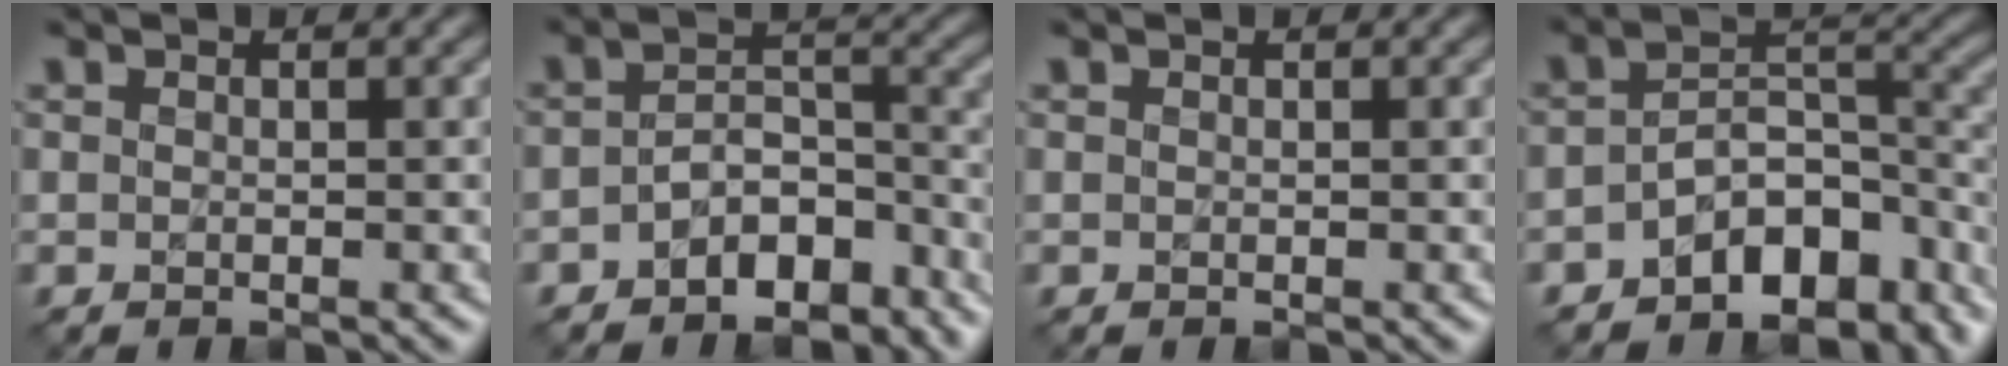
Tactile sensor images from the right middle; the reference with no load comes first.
{"total": 6.6, "force": [-4.4, 3.5, 3.5], "torque": [-0.047, -0.008, -0.072]}
{"total": 0.0}
{"total": 8.6, "force": [-4.8, 4.6, 5.5], "torque": [-0.061, 0.000, -0.081]}